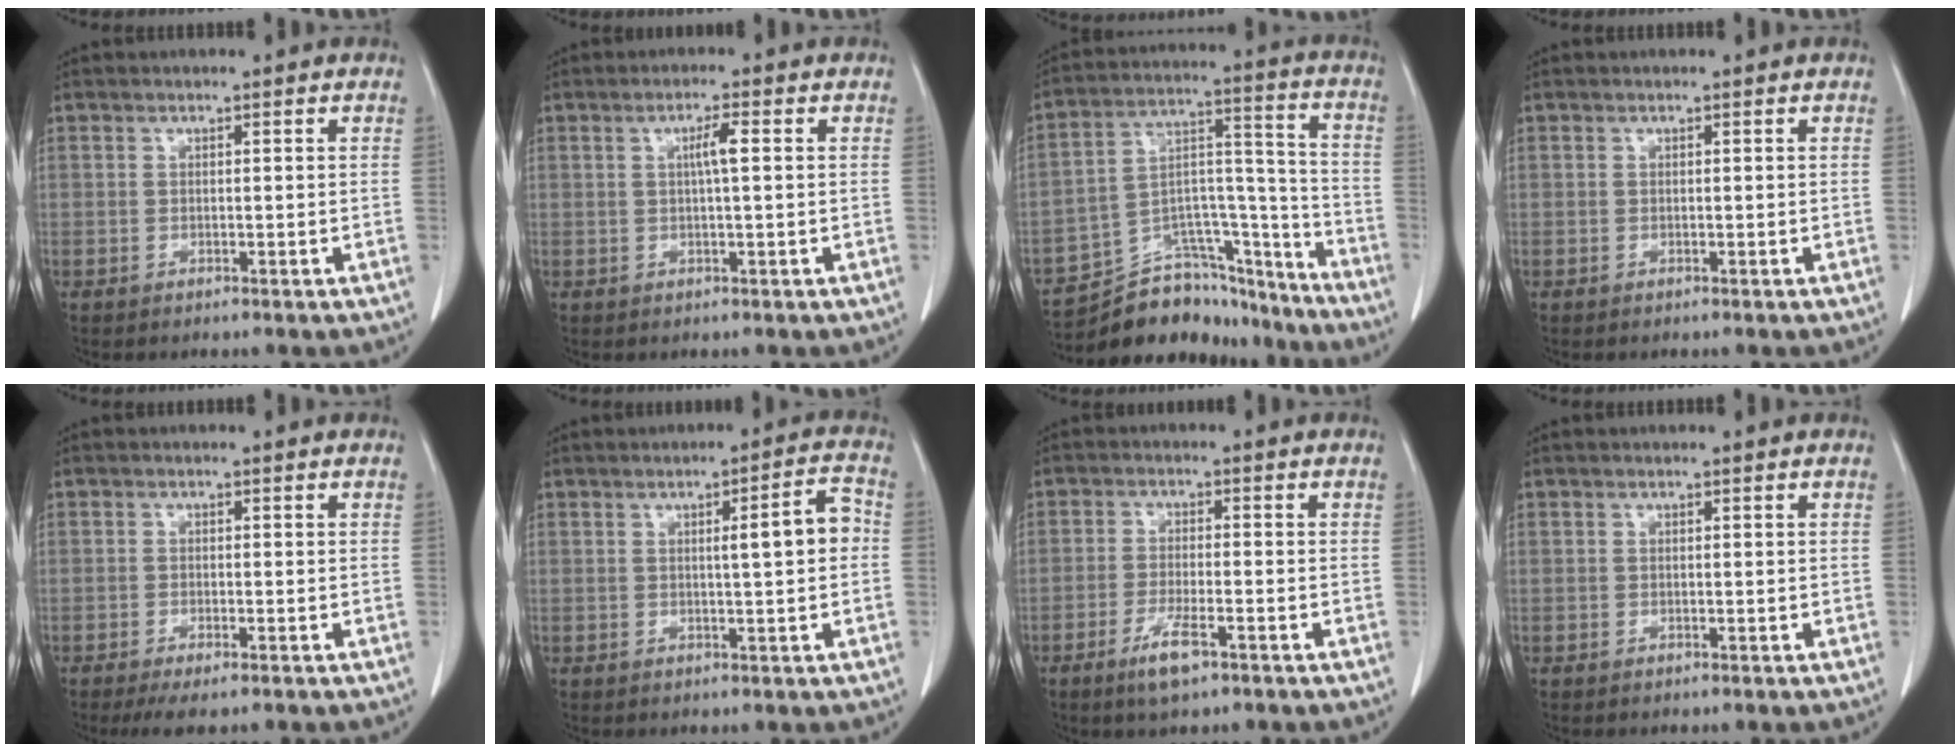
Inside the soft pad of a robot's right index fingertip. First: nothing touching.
{"total": 2.8, "force": [0.5, 0.0, 2.7], "torque": [-0.048, 0.002, 0.007]}
{"total": 19.4, "force": [-17.6, 6.5, 5.0], "torque": [-0.090, 0.052, -0.276]}
{"total": 0.0}
{"total": 3.3, "force": [-2.4, 0.6, 2.2], "torque": [-0.035, -0.008, -0.038]}
{"total": 5.4, "force": [0.3, 0.4, 5.3], "torque": [-0.076, 0.013, 0.002]}
{"total": 4.9, "force": [-3.0, 0.8, 3.8], "torque": [-0.077, -0.006, -0.054]}
{"total": 0.0}